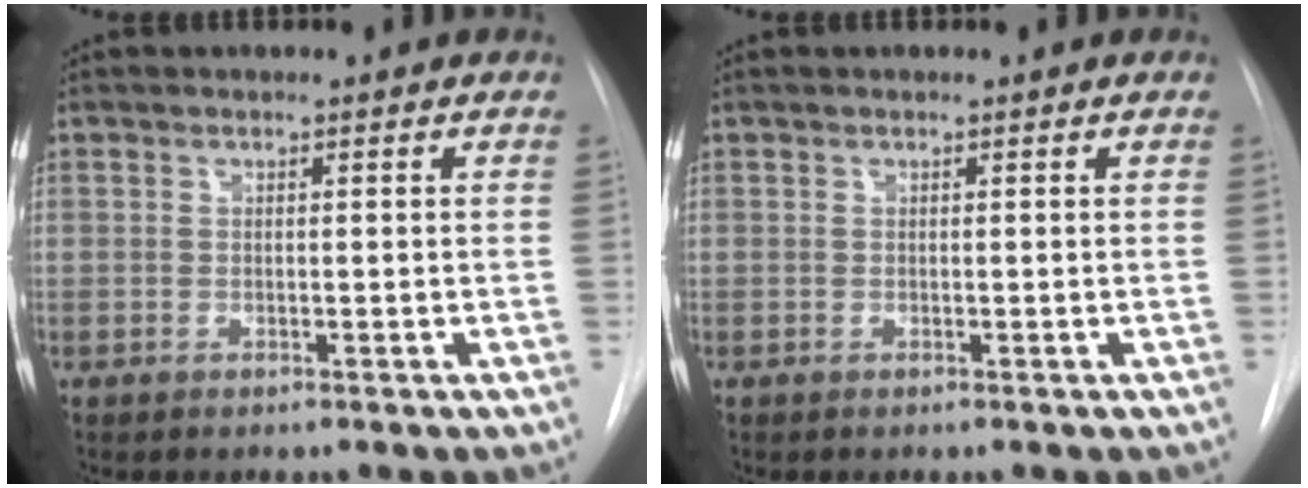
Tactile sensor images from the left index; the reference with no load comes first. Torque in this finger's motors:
{"motor_torque": [-0.03, 0.05, 0.03, 0.00]}